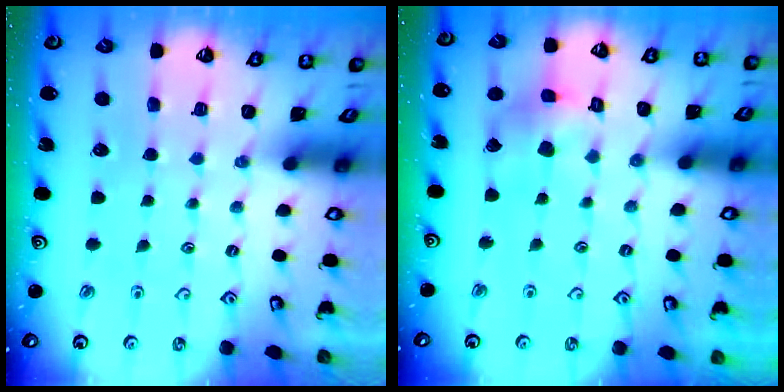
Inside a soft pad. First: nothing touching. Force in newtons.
{"total": 8.8, "press": 8.8, "slide": 1.0}